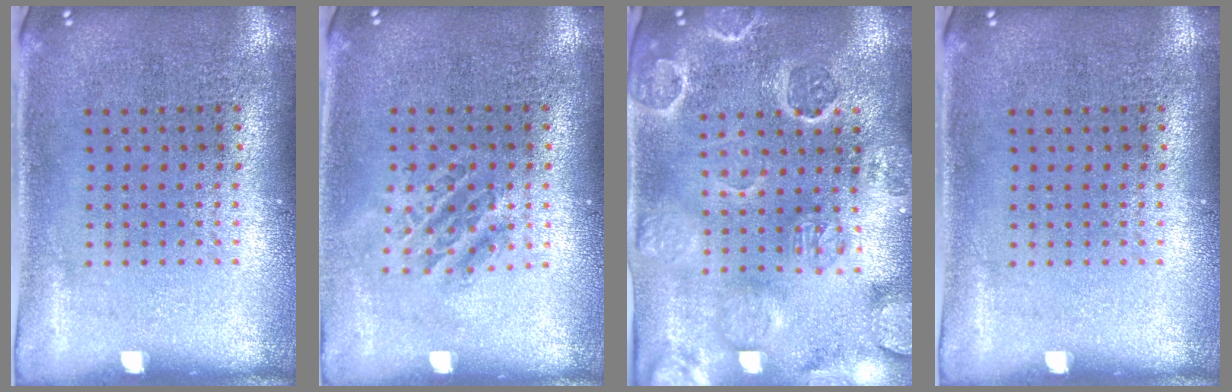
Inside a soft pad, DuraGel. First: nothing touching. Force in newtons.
{"total": 1.2, "press": 1.1, "slide": 0.4}
{"total": 3.3, "press": 3.0, "slide": 1.2}
{"total": 0.0}